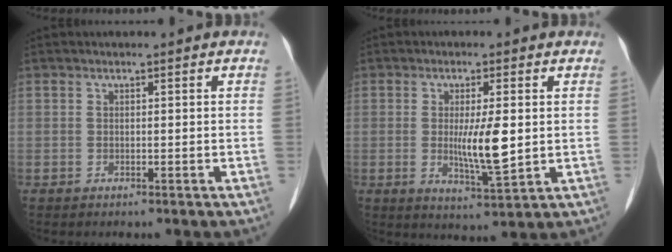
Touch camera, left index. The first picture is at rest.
{"total": 6.6, "force": [0.2, 1.2, 6.4], "torque": [-0.115, -0.014, 0.006]}